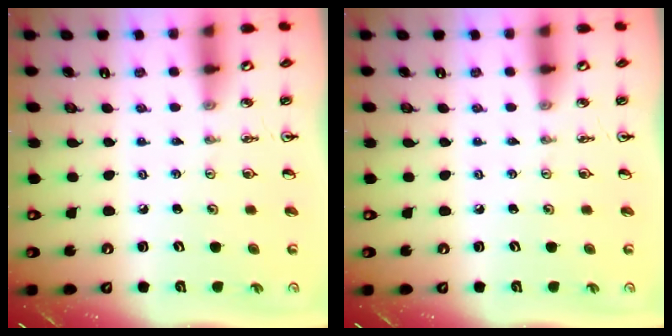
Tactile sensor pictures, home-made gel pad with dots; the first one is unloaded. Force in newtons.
{"total": 0.0}